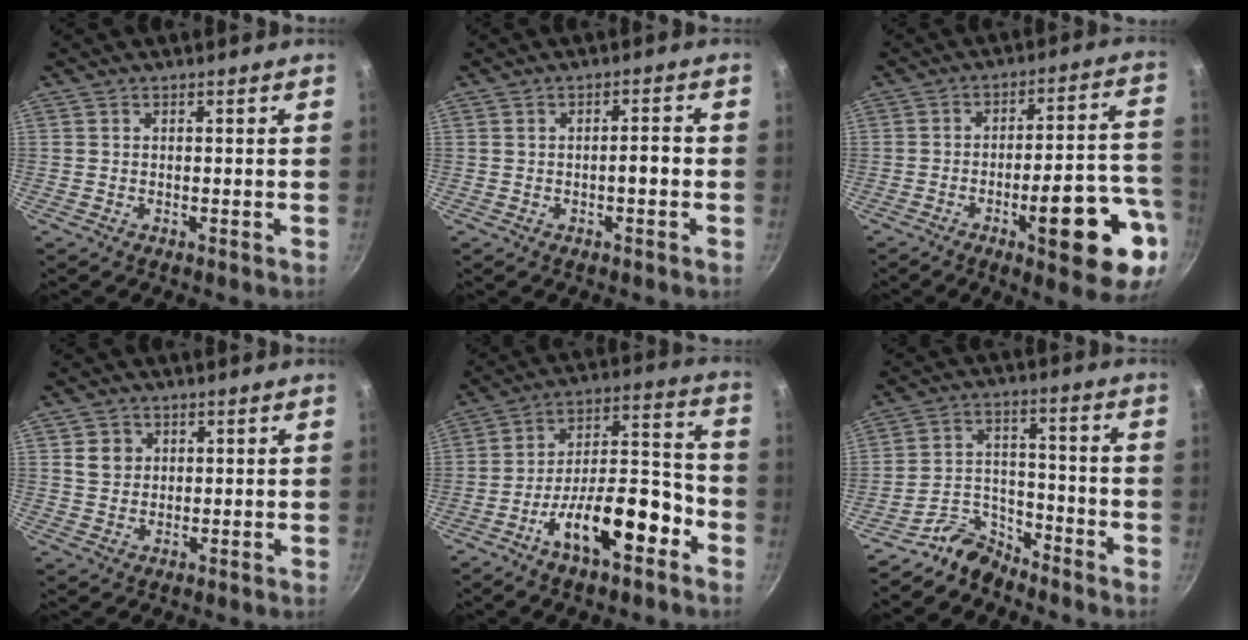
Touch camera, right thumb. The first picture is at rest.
{"total": 2.6, "force": [-0.7, 0.8, 2.4], "torque": [-0.029, 0.015, -0.010]}
{"total": 17.3, "force": [-6.5, 4.8, 15.3], "torque": [-0.180, 0.040, -0.087]}
{"total": 4.1, "force": [1.3, 3.7, 1.3], "torque": [-0.001, 0.004, 0.023]}
{"total": 17.1, "force": [-8.4, 7.0, 13.1], "torque": [-0.176, 0.071, -0.141]}
{"total": 7.5, "force": [-6.6, 3.2, 1.3], "torque": [-0.006, 0.075, -0.135]}